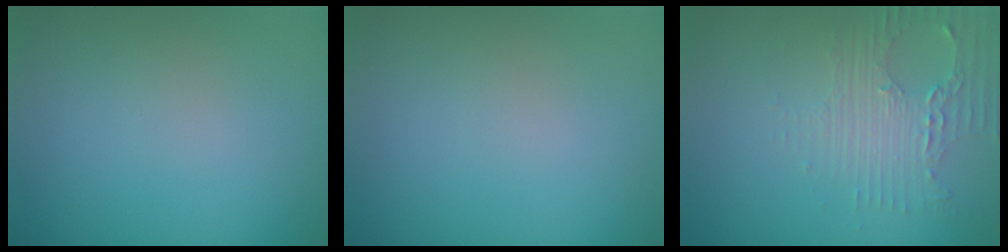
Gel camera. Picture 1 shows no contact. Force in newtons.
{"total": 0.0}
{"total": 3.5, "press": 2.6, "slide": 2.4}